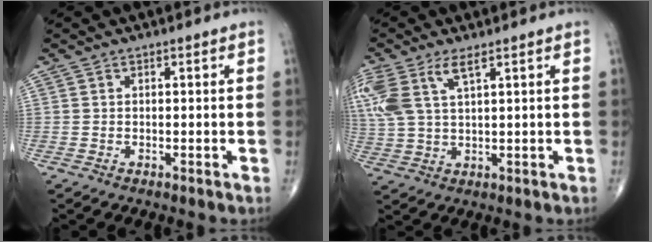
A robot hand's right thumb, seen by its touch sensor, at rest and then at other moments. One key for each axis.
{"total": 10.5, "fx": 4.7, "fy": 4.2, "fz": 8.5, "tx": -0.220, "ty": 0.004, "tz": 0.102}